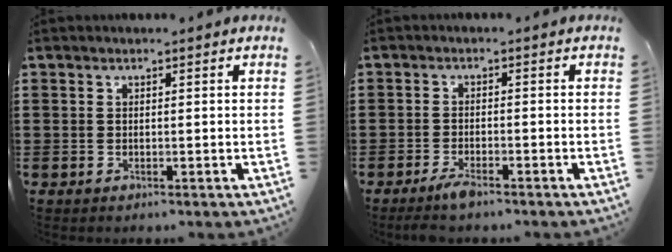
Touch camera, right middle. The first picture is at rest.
{"total": 2.7, "force": [-1.9, 0.5, 1.8], "torque": [-0.036, 0.001, -0.037]}